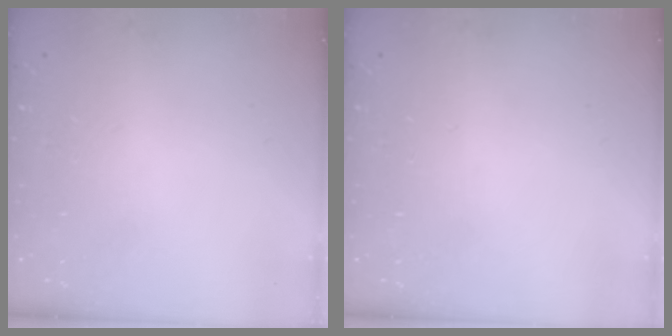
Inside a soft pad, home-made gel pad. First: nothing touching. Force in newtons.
{"total": 0.0}